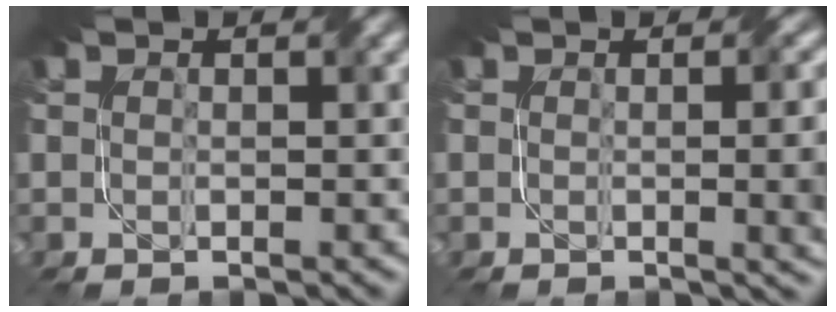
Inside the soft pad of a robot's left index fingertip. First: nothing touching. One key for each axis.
{"total": 7.0, "fx": -0.4, "fy": 3.0, "fz": 6.3, "tx": -0.034, "ty": 0.005, "tz": -0.005}